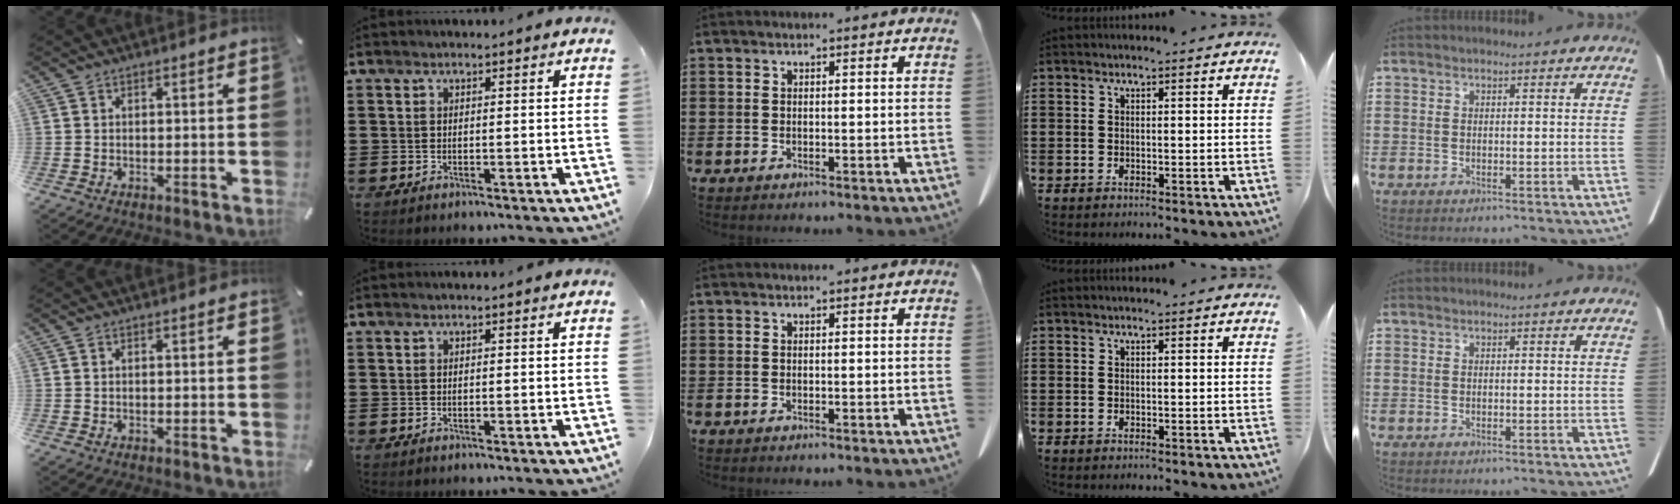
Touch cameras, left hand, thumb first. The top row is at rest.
{}